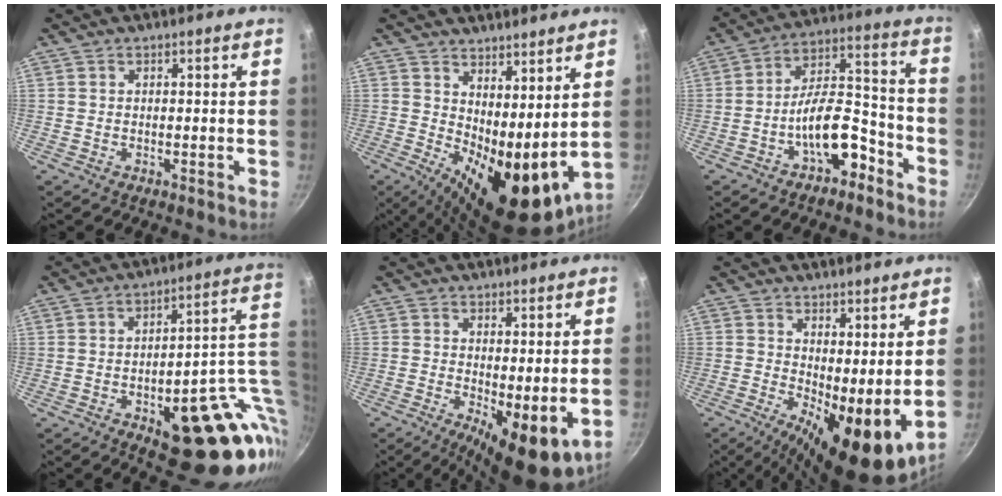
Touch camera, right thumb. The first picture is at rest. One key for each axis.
{"total": 15.9, "fx": 4.3, "fy": 7.0, "fz": 13.6, "tx": -0.172, "ty": -0.040, "tz": 0.078}
{"total": 12.4, "fx": -6.5, "fy": 5.9, "fz": 8.8, "tx": -0.107, "ty": 0.081, "tz": -0.102}
{"total": 24.7, "fx": -5.2, "fy": 10.9, "fz": 21.5, "tx": -0.206, "ty": 0.013, "tz": -0.057}
{"total": 9.7, "fx": -0.5, "fy": 3.8, "fz": 8.9, "tx": -0.110, "ty": -0.015, "tz": 0.003}
{"total": 13.1, "fx": 1.8, "fy": 5.4, "fz": 11.7, "tx": -0.157, "ty": -0.025, "tz": 0.033}